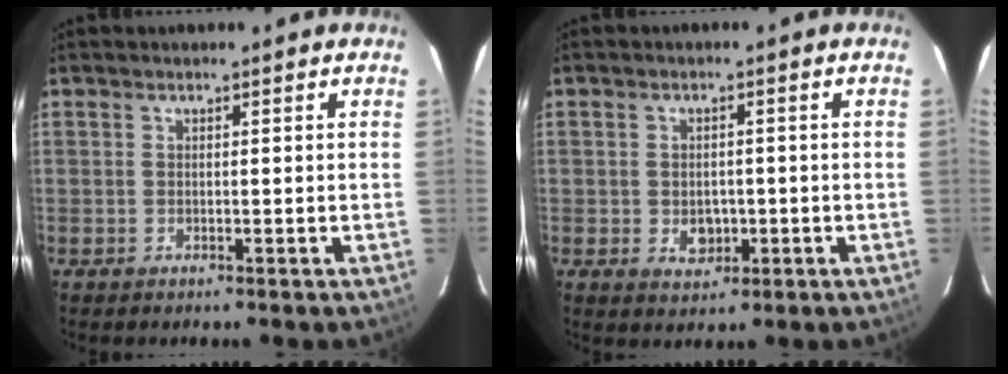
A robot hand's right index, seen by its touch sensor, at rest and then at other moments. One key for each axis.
{"total": 4.3, "fx": -1.1, "fy": 3.3, "fz": 2.4, "tx": -0.042, "ty": -0.002, "tz": -0.010}